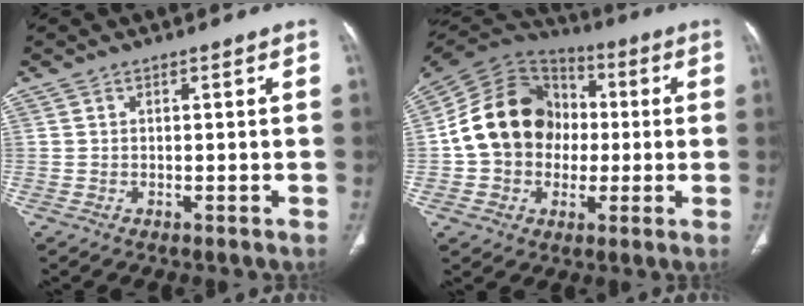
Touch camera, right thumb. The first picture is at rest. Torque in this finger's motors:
{"motor_torque": [-0.42, 1.09, 1.27, -0.40, 0.44]}